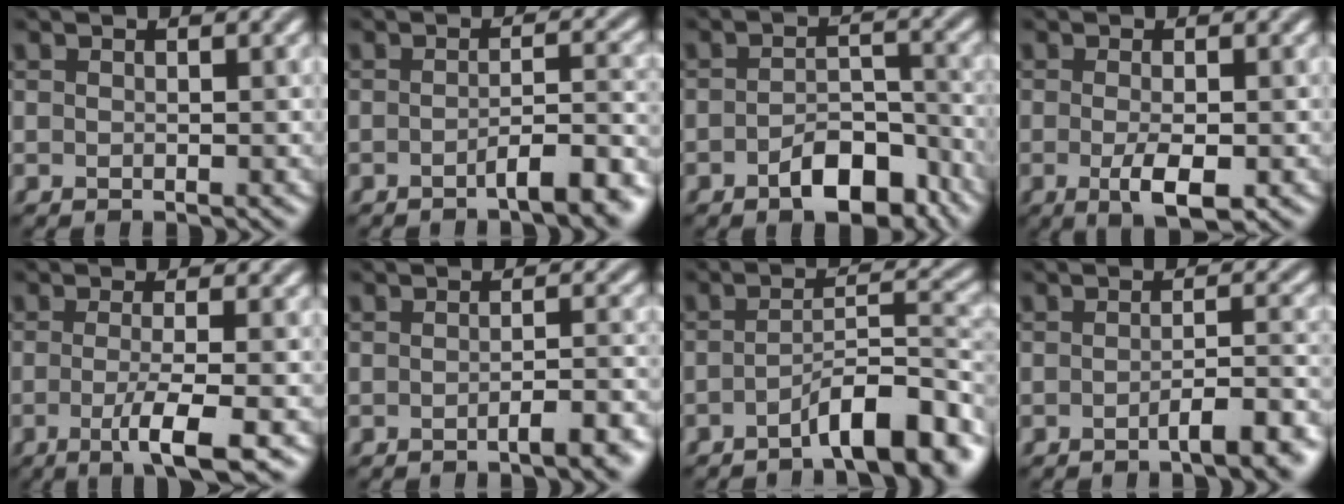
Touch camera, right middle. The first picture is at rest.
{"total": 5.0, "force": [-2.8, 1.2, 4.0], "torque": [-0.049, 0.009, -0.047]}
{"total": 5.2, "force": [-3.1, 2.6, 3.3], "torque": [-0.046, 0.005, -0.053]}
{"total": 3.3, "force": [-0.9, 0.9, 3.0], "torque": [-0.057, -0.009, -0.016]}
{"total": 4.4, "force": [-1.4, 0.8, 4.1], "torque": [-0.068, -0.006, -0.031]}
{"total": 3.3, "force": [-1.6, 0.9, 2.8], "torque": [-0.035, 0.006, -0.032]}
{"total": 7.0, "force": [-4.4, 1.6, 5.2], "torque": [-0.075, 0.012, -0.070]}
{"total": 4.5, "force": [-2.4, 1.1, 3.7], "torque": [-0.045, 0.008, -0.041]}